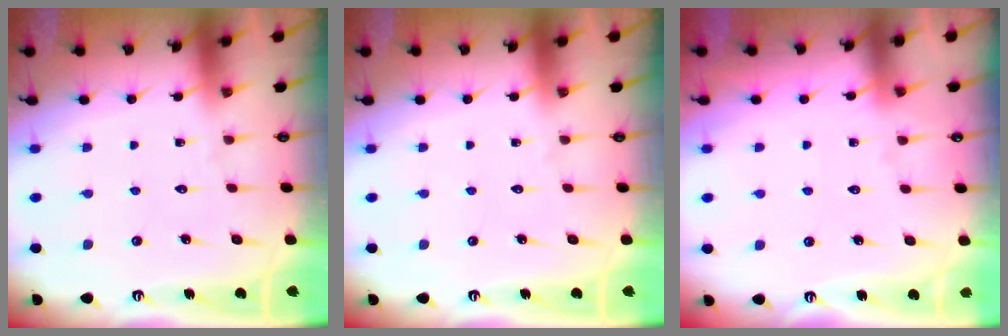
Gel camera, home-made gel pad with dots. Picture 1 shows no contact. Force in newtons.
{"total": 0.0}
{"total": 3.2, "press": 3.2, "slide": 0.5}